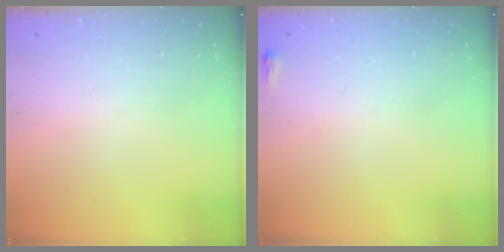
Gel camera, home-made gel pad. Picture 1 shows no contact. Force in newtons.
{"total": 2.0, "press": 2.0, "slide": 0.5}